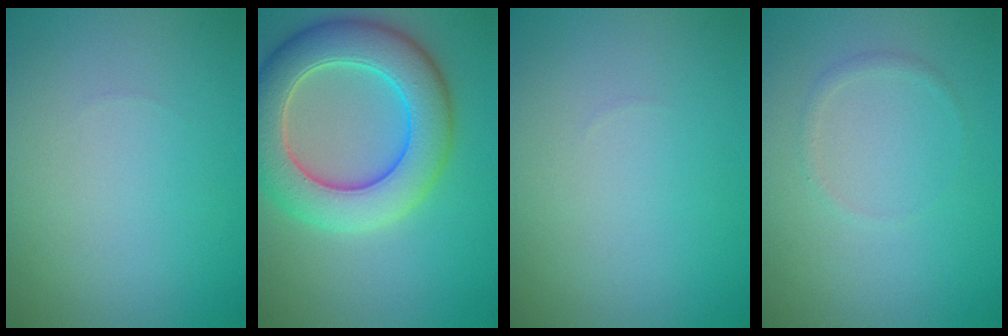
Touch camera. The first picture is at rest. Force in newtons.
{"total": 8.7, "press": 8.7, "slide": 0.6}
{"total": 0.0}
{"total": 0.7, "press": 0.7, "slide": 0.0}